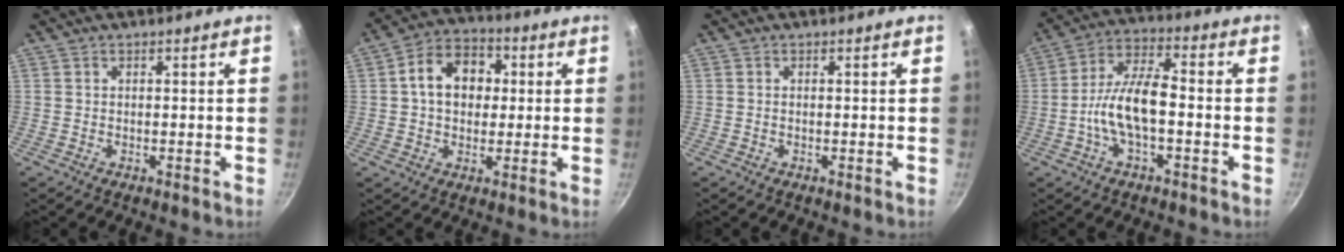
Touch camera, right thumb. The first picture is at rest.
{"total": 11.2, "force": [1.5, 8.4, 7.2], "torque": [-0.082, 0.021, 0.007]}
{"total": 0.0}
{"total": 11.1, "force": [-2.3, 4.8, 9.7], "torque": [-0.172, 0.038, -0.054]}